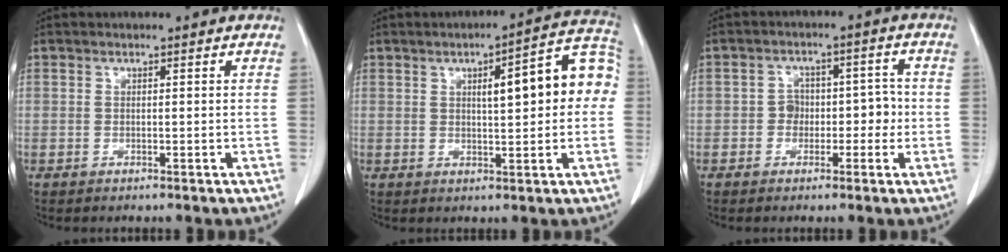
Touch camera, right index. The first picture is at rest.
{"total": 11.2, "force": [1.5, 2.5, 10.8], "torque": [-0.140, 0.039, 0.019]}
{"total": 4.7, "force": [-0.9, 3.5, 2.9], "torque": [-0.023, 0.033, -0.010]}